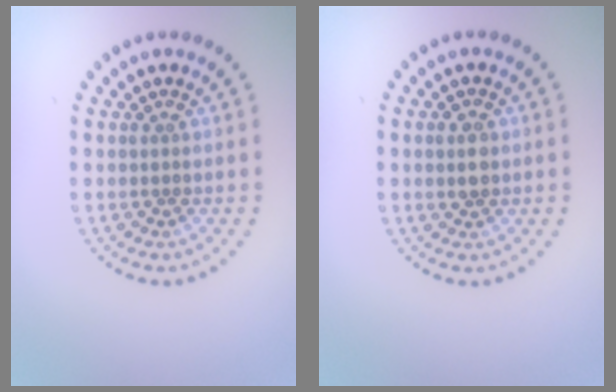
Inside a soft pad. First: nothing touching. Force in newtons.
{"total": 1.8, "press": 1.7, "slide": 0.3}